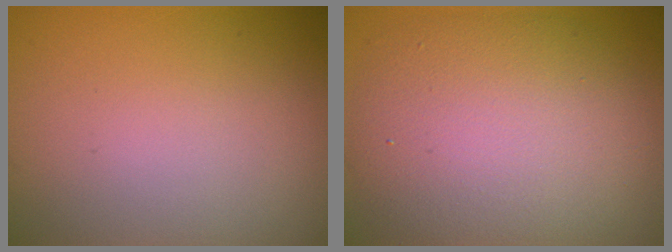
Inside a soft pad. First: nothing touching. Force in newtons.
{"total": 9.9, "press": 9.9, "slide": 0.4}